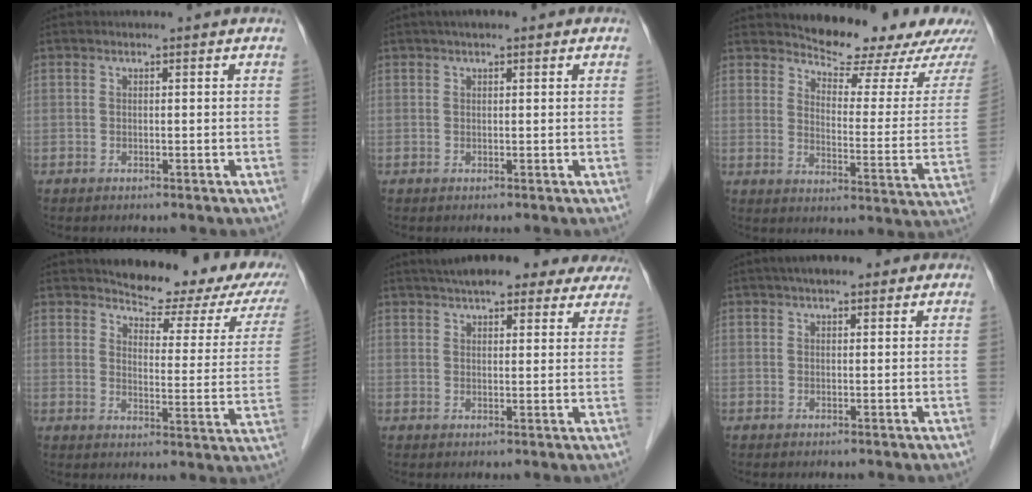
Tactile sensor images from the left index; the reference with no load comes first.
{"total": 2.9, "force": [1.8, 1.1, 2.0], "torque": [-0.036, 0.022, 0.026]}
{"total": 14.4, "force": [13.2, 2.7, 5.0], "torque": [-0.057, -0.042, 0.157]}
{"total": 14.5, "force": [12.0, 4.3, 6.9], "torque": [-0.064, -0.014, 0.127]}
{"total": 18.6, "force": [16.0, 5.3, 8.0], "torque": [-0.111, 0.035, 0.195]}
{"total": 5.7, "force": [4.0, 2.1, 3.4], "torque": [-0.044, 0.031, 0.056]}